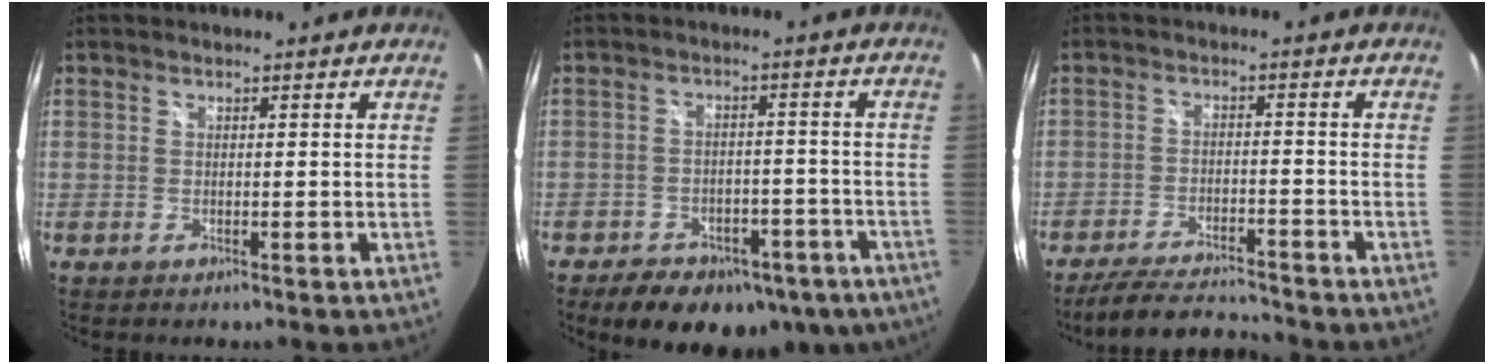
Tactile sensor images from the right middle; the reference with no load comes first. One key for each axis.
{"total": 17.3, "fx": -11.8, "fy": 9.4, "fz": 8.4, "tx": -0.166, "ty": -0.001, "tz": -0.139}
{"total": 10.6, "fx": -9.7, "fy": 1.4, "fz": 3.8, "tx": -0.098, "ty": -0.007, "tz": -0.160}